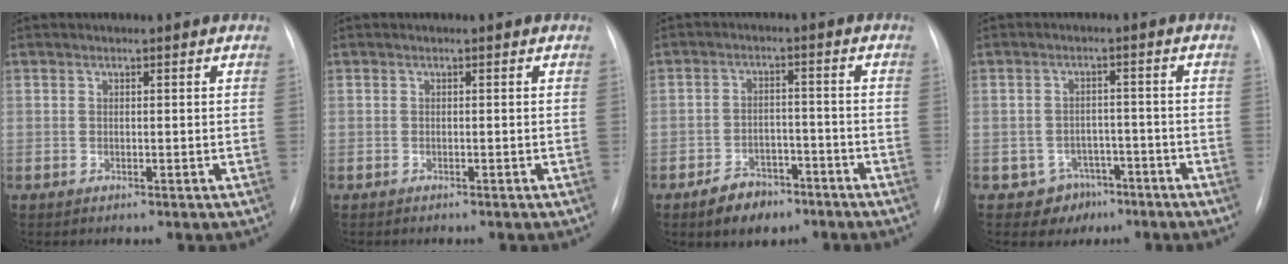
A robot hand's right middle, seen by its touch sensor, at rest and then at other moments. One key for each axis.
{"total": 0.8, "fx": -0.7, "fy": 0.2, "fz": 0.3, "tx": -0.004, "ty": 0.000, "tz": -0.008}
{"total": 6.3, "fx": -4.3, "fy": 3.6, "fz": 2.8, "tx": -0.051, "ty": 0.005, "tz": -0.065}
{"total": 4.8, "fx": -2.8, "fy": 3.9, "fz": 0.1, "tx": 0.007, "ty": 0.015, "tz": -0.034}